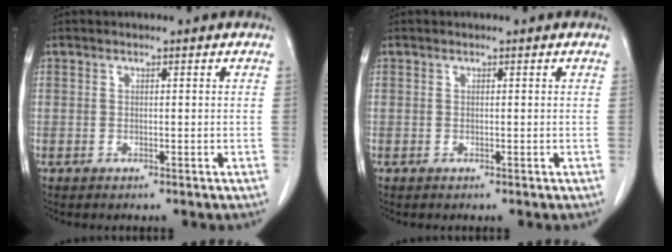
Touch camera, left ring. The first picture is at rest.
{"total": 0.0}